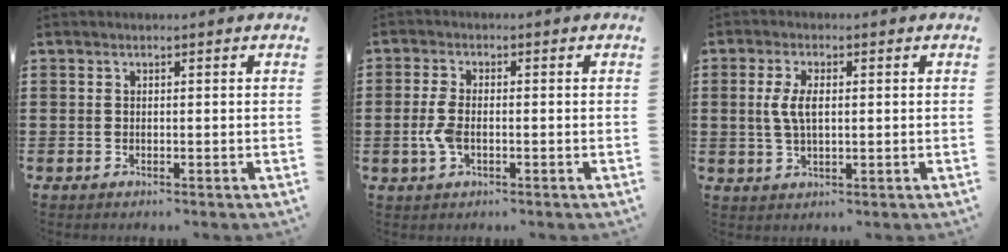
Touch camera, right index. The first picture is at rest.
{"total": 4.1, "force": [-0.8, 2.1, 3.5], "torque": [-0.092, -0.006, -0.023]}
{"total": 4.6, "force": [0.6, 2.1, 4.0], "torque": [-0.097, 0.004, 0.003]}